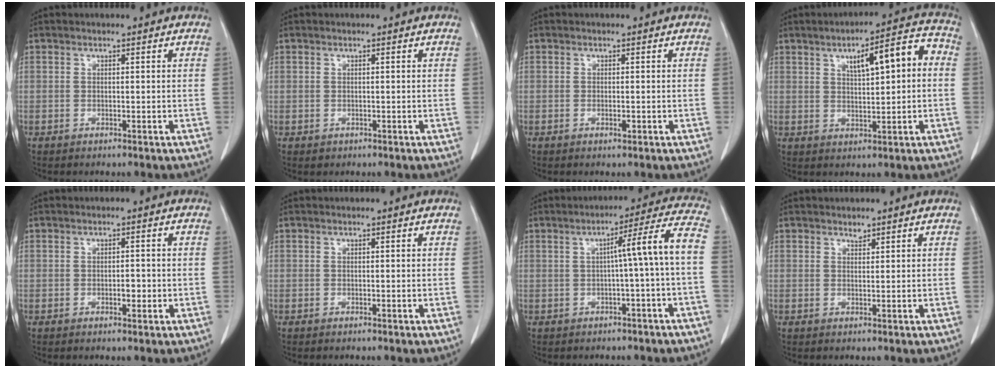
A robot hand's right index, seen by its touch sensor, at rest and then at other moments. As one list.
[{"total": 1.0, "force": [-0.2, 1.0, 0.2], "torque": [-0.002, 0.003, 0.003]}, {"total": 1.1, "force": [-0.4, 0.5, 0.9], "torque": [-0.018, -0.001, -0.004]}, {"total": 10.1, "force": [2.2, 2.9, 9.4], "torque": [-0.133, 0.032, 0.034]}, {"total": 2.1, "force": [-0.5, 1.0, 1.8], "torque": [-0.029, 0.001, -0.005]}, {"total": 0.0}, {"total": 8.8, "force": [-0.7, -1.0, 8.7], "torque": [-0.122, 0.024, -0.009]}, {"total": 1.1, "force": [0.9, 0.5, 0.3], "torque": [-0.003, -0.004, 0.016]}]